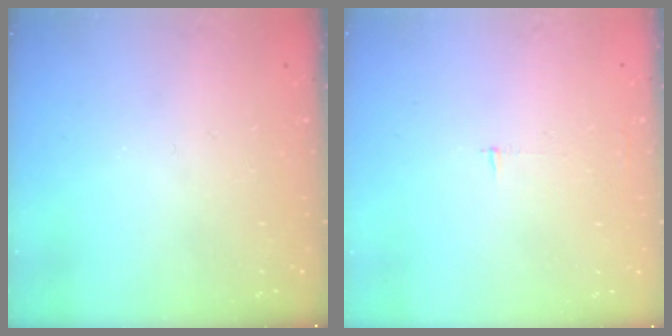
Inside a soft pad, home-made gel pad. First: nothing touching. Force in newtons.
{"total": 2.5, "press": 2.5, "slide": 0.2}